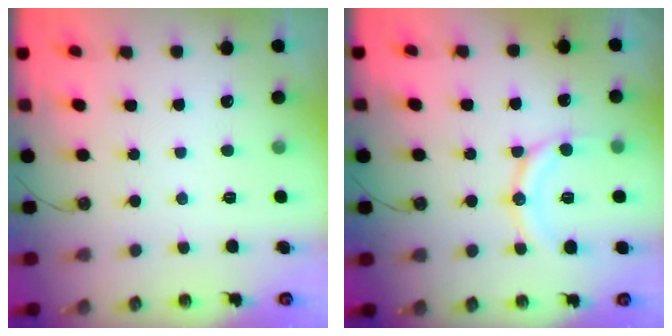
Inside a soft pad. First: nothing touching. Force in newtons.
{"total": 12.7, "press": 12.6, "slide": 1.5}